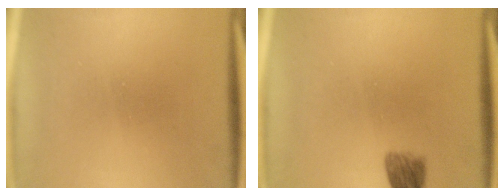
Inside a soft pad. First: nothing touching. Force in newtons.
{"total": 4.7}